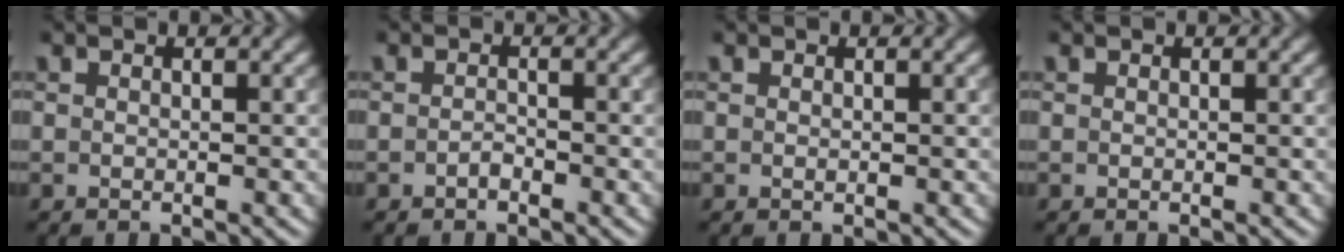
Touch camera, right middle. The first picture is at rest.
{"total": 0.7, "force": [-0.5, 0.3, 0.4], "torque": [-0.009, 0.001, -0.010]}
{"total": 0.0}
{"total": 0.0}